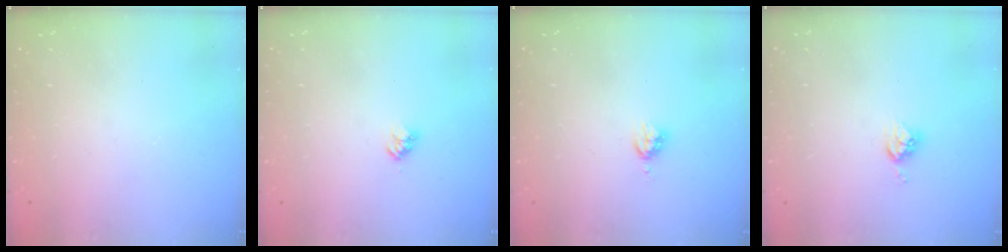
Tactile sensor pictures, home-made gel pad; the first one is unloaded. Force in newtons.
{"total": 2.8, "press": 2.8, "slide": 0.4}
{"total": 4.2, "press": 4.2, "slide": 0.6}
{"total": 5.4, "press": 5.4, "slide": 0.1}